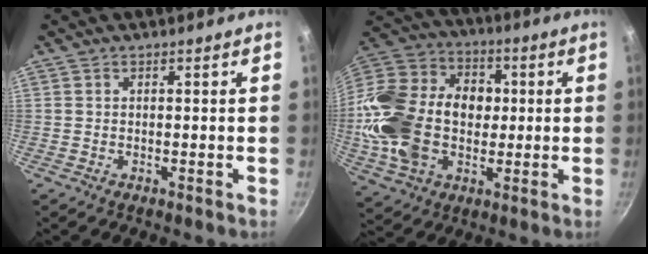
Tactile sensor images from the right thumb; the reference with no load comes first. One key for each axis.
{"total": 24.3, "fx": -0.7, "fy": 17.8, "fz": 16.6, "tx": -0.302, "ty": 0.039, "tz": -0.013}